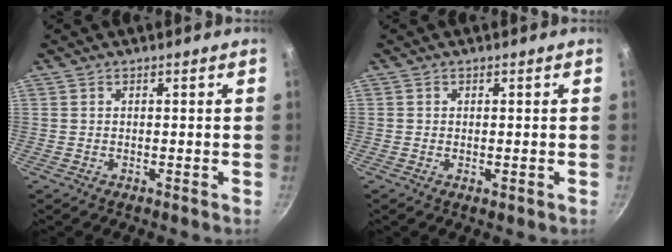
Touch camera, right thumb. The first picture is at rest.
{"total": 1.0, "force": [-0.1, 0.4, 0.9], "torque": [-0.015, -0.002, -0.003]}